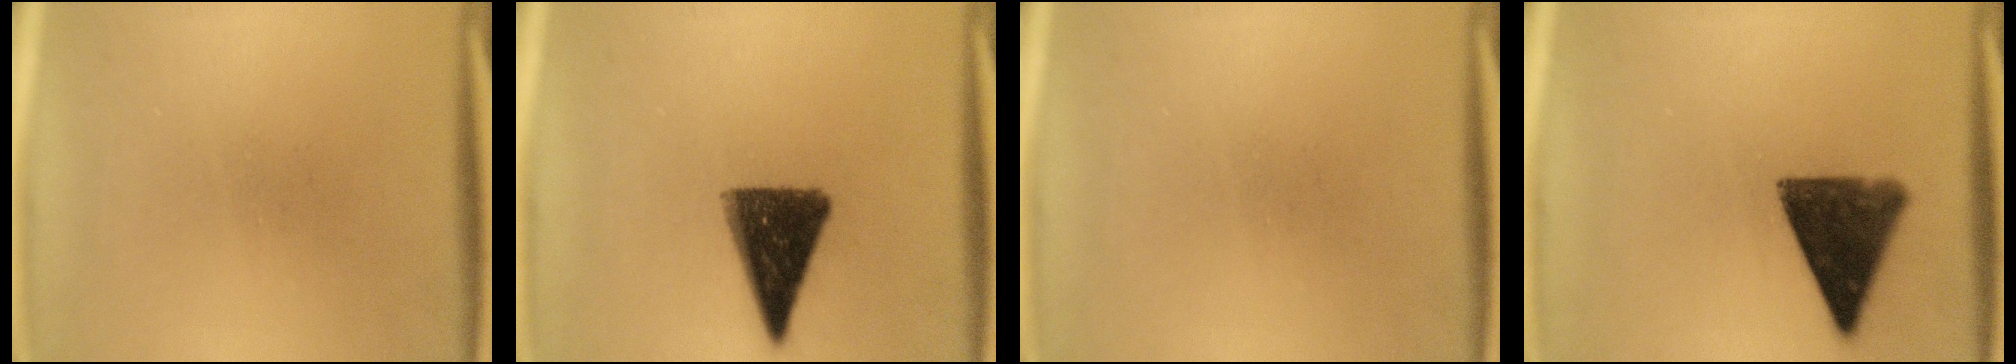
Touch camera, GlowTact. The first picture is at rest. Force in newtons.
{"total": 12.5}
{"total": 0.0}
{"total": 12.0}